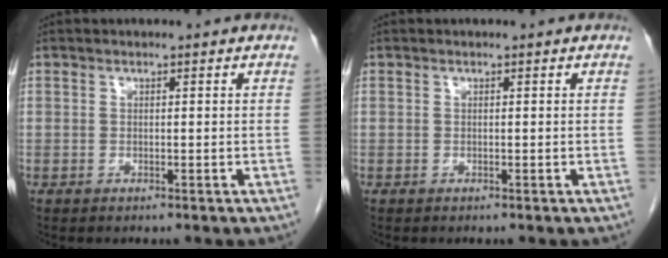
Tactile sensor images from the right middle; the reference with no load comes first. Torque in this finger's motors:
{"motor_torque": [0.22, -0.03, 0.09, 0.01]}